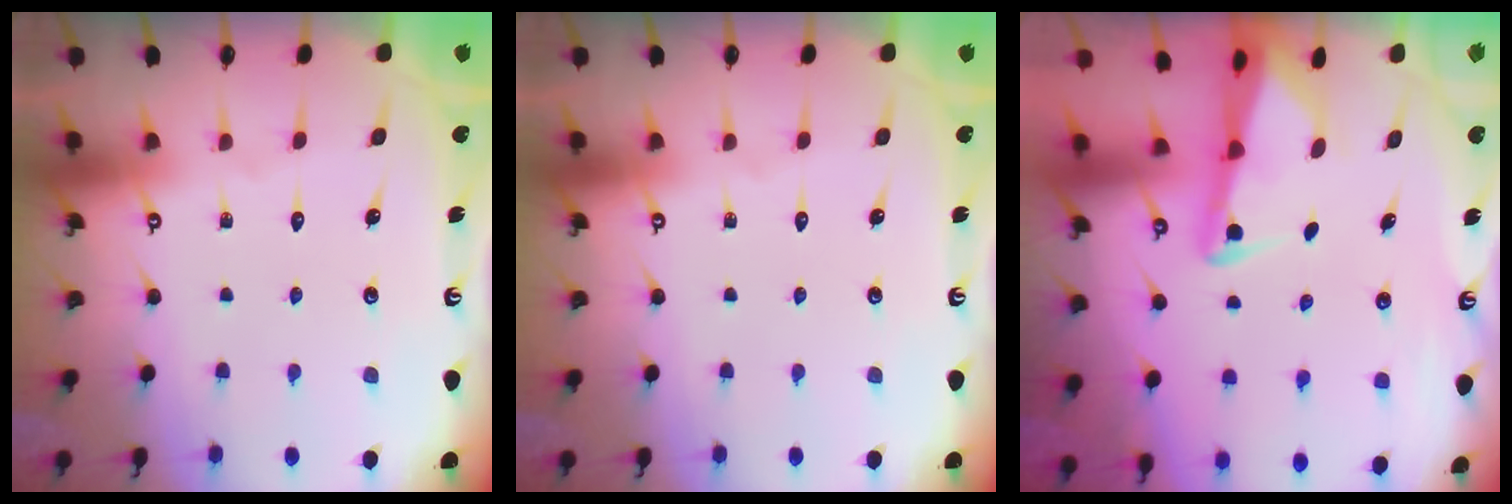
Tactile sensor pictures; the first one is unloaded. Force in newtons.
{"total": 0.0}
{"total": 2.4, "press": 2.4, "slide": 0.3}